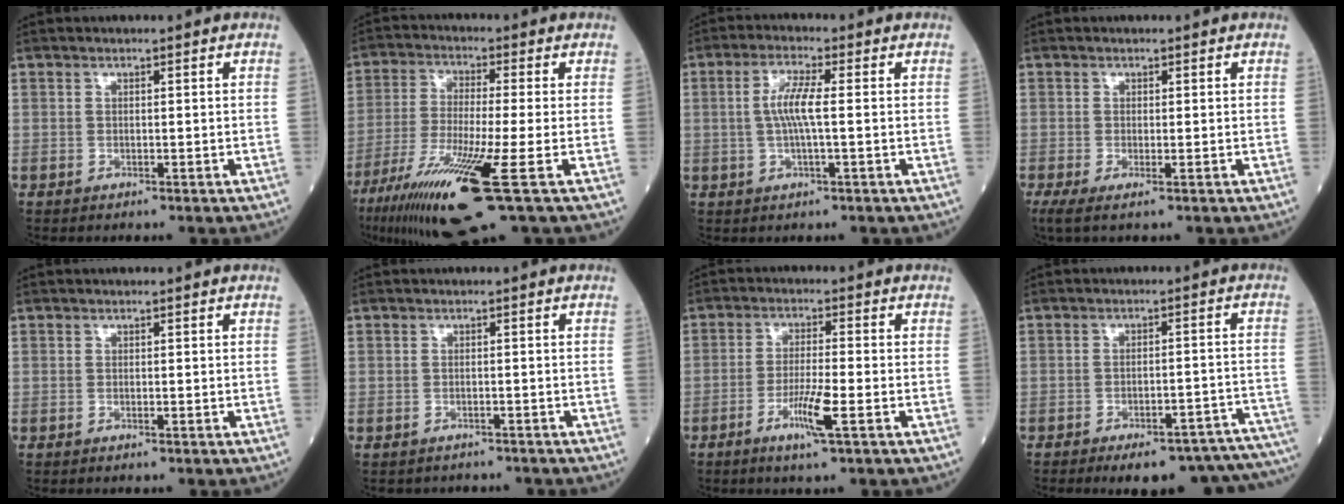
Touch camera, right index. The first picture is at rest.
{"total": 15.0, "force": [-7.6, -0.1, 13.0], "torque": [-0.256, -0.045, -0.139]}
{"total": 5.2, "force": [0.2, 0.4, 5.2], "torque": [-0.110, 0.005, 0.000]}
{"total": 2.5, "force": [-1.3, 0.4, 2.1], "torque": [-0.040, -0.011, -0.021]}
{"total": 0.0}
{"total": 3.2, "force": [-2.8, 1.6, -0.4], "torque": [0.001, 0.007, -0.042]}
{"total": 5.7, "force": [-2.7, -0.3, 5.0], "torque": [-0.096, -0.011, -0.051]}
{"total": 17.6, "force": [-15.6, 3.0, 7.4], "torque": [-0.025, 0.025, -0.184]}